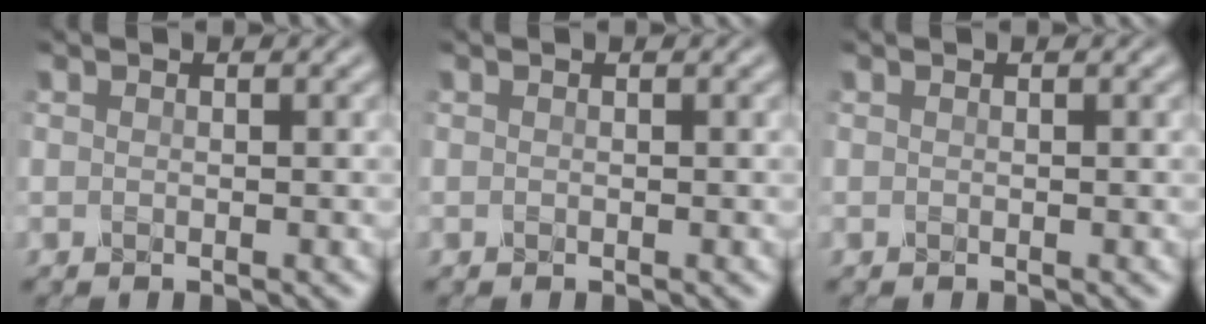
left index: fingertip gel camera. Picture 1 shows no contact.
{"total": 0.0}
{"total": 0.0}